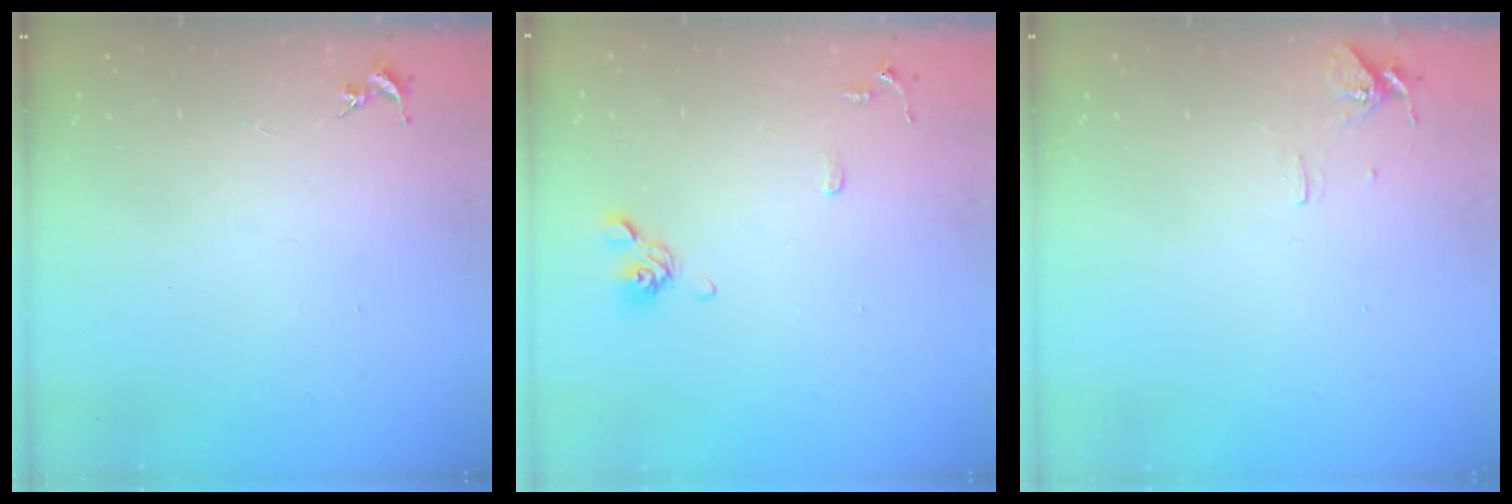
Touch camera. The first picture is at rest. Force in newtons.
{"total": 8.8, "press": 8.6, "slide": 2.0}
{"total": 7.4, "press": 7.4, "slide": 0.6}